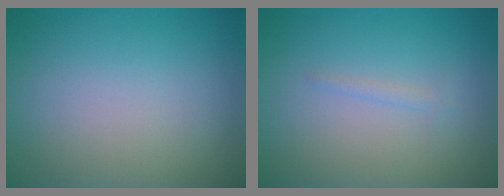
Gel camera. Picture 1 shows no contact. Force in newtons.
{"total": 0.7, "press": 0.7, "slide": 0.1}